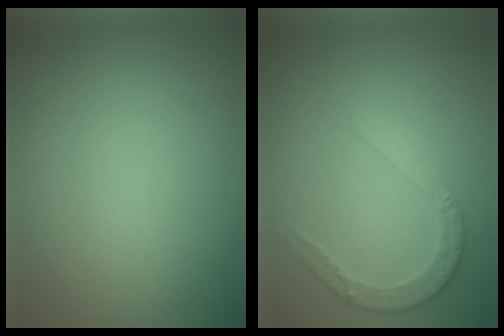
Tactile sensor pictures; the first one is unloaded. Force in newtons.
{"total": 2.9, "press": 2.8, "slide": 0.7}